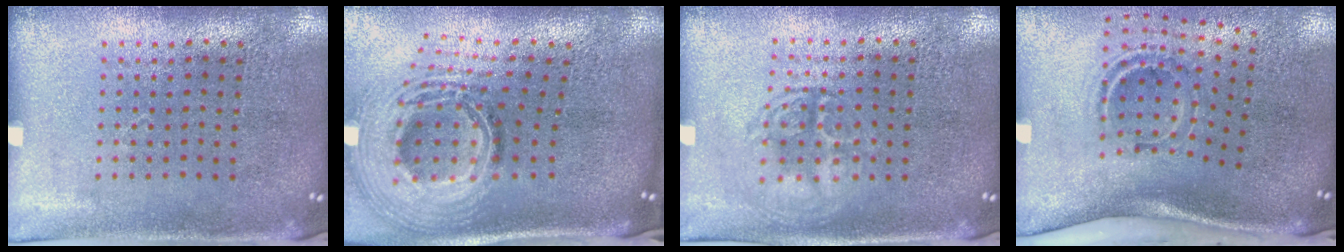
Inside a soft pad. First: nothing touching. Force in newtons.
{"total": 2.8, "press": 2.0, "slide": 2.0}
{"total": 1.3, "press": 1.3, "slide": 0.1}
{"total": 2.2, "press": 1.2, "slide": 1.8}